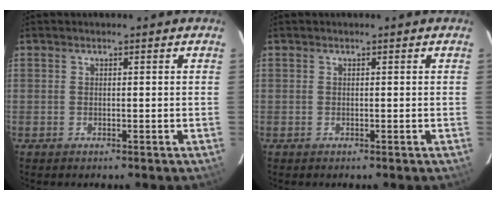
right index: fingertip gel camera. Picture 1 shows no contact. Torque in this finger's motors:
{"motor_torque": [0.00, 0.00, 0.00, 0.00]}